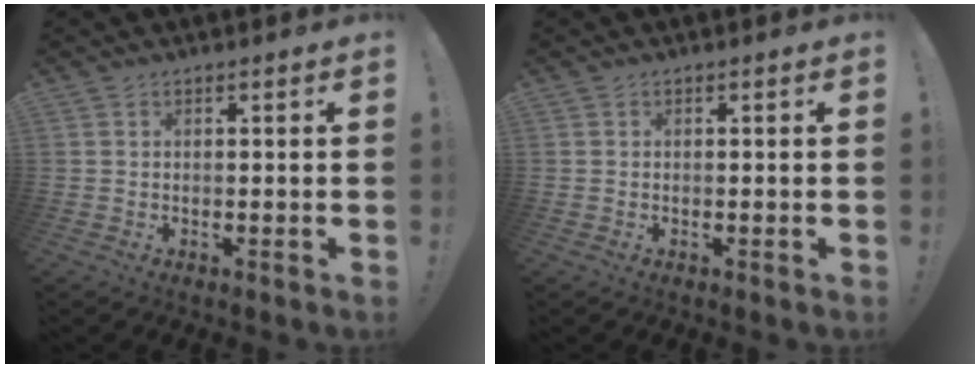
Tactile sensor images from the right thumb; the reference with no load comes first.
{"total": 0.0}